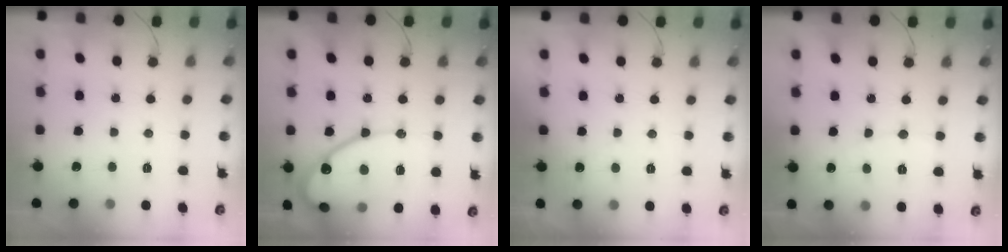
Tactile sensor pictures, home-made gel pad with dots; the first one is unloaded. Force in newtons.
{"total": 15.7, "press": 15.7, "slide": 1.1}
{"total": 1.7, "press": 1.6, "slide": 0.0}
{"total": 3.0, "press": 2.9, "slide": 0.2}